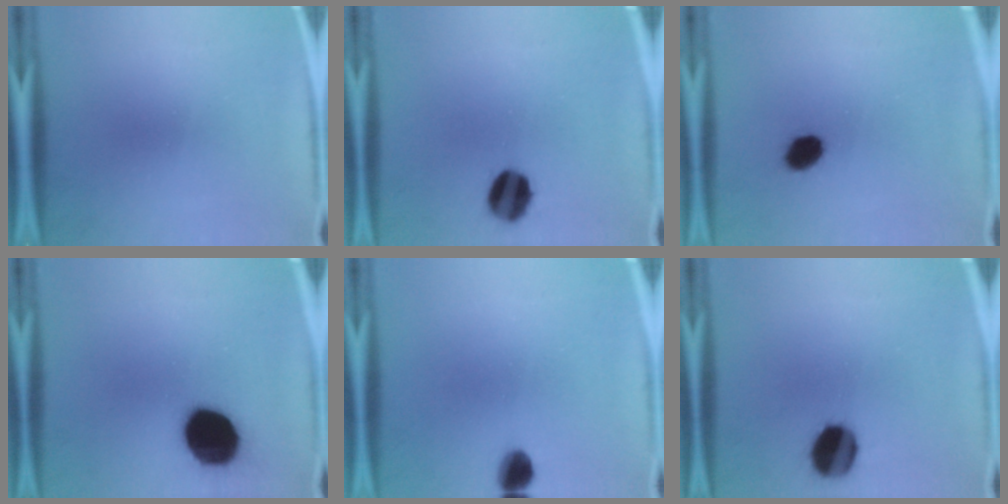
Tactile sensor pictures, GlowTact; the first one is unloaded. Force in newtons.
{"total": 9.9}
{"total": 5.1}
{"total": 18.7}
{"total": 4.7}
{"total": 11.5}